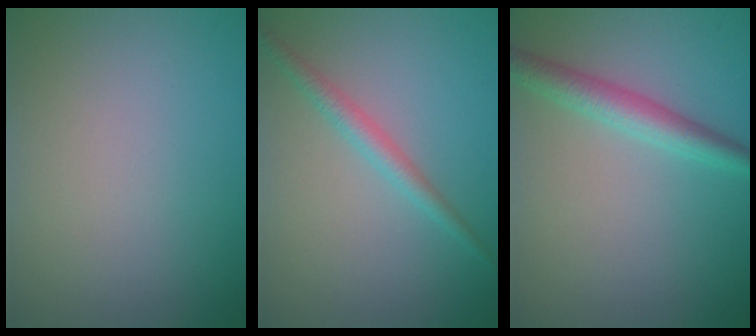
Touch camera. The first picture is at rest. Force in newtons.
{"total": 2.0, "press": 2.0, "slide": 0.0}
{"total": 3.1, "press": 3.1, "slide": 0.1}